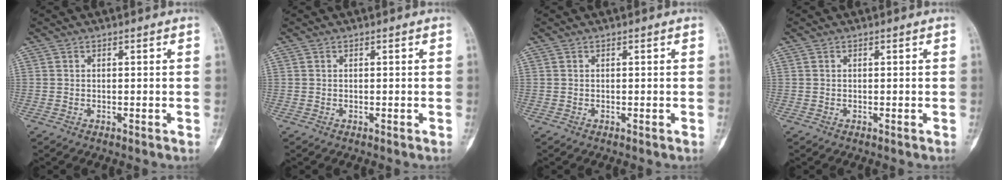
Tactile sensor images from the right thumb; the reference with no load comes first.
{"total": 0.0}
{"total": 0.0}
{"total": 0.0}